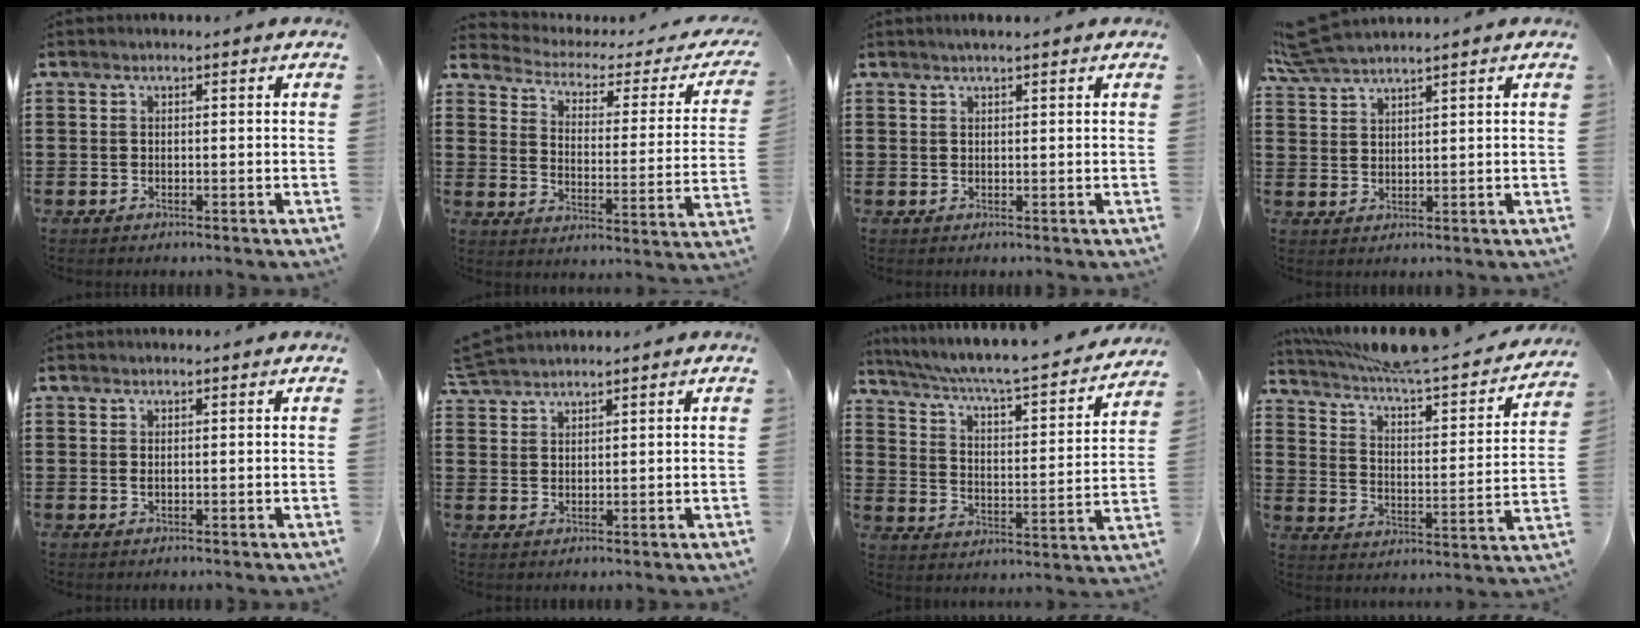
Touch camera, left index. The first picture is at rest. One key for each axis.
{"total": 2.3, "fx": 1.8, "fy": 0.9, "fz": 1.2, "tx": -0.042, "ty": -0.020, "tz": 0.021}
{"total": 1.1, "fx": 0.9, "fy": 0.0, "fz": 0.7, "tx": -0.014, "ty": -0.001, "tz": 0.017}
{"total": 4.5, "fx": 4.1, "fy": -0.1, "fz": 1.8, "tx": -0.050, "ty": -0.007, "tz": 0.078}
{"total": 0.6, "fx": 0.1, "fy": 0.2, "fz": 0.5, "tx": -0.011, "ty": 0.000, "tz": 0.003}
{"total": 3.0, "fx": 3.0, "fy": 0.1, "fz": 0.6, "tx": -0.021, "ty": -0.003, "tz": 0.058}
{"total": 4.4, "fx": 3.8, "fy": -0.3, "fz": 2.2, "tx": -0.066, "ty": -0.044, "tz": 0.053}
{"total": 5.5, "fx": 5.0, "fy": 0.0, "fz": 2.4, "tx": -0.071, "ty": -0.048, "tz": 0.077}